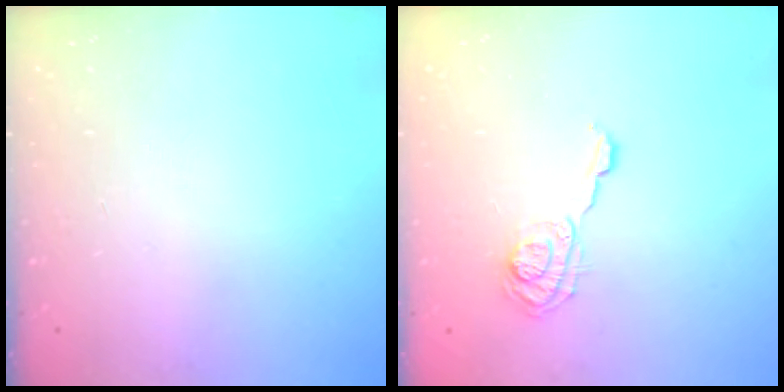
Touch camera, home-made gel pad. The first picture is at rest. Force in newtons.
{"total": 9.2, "press": 9.2, "slide": 0.4}